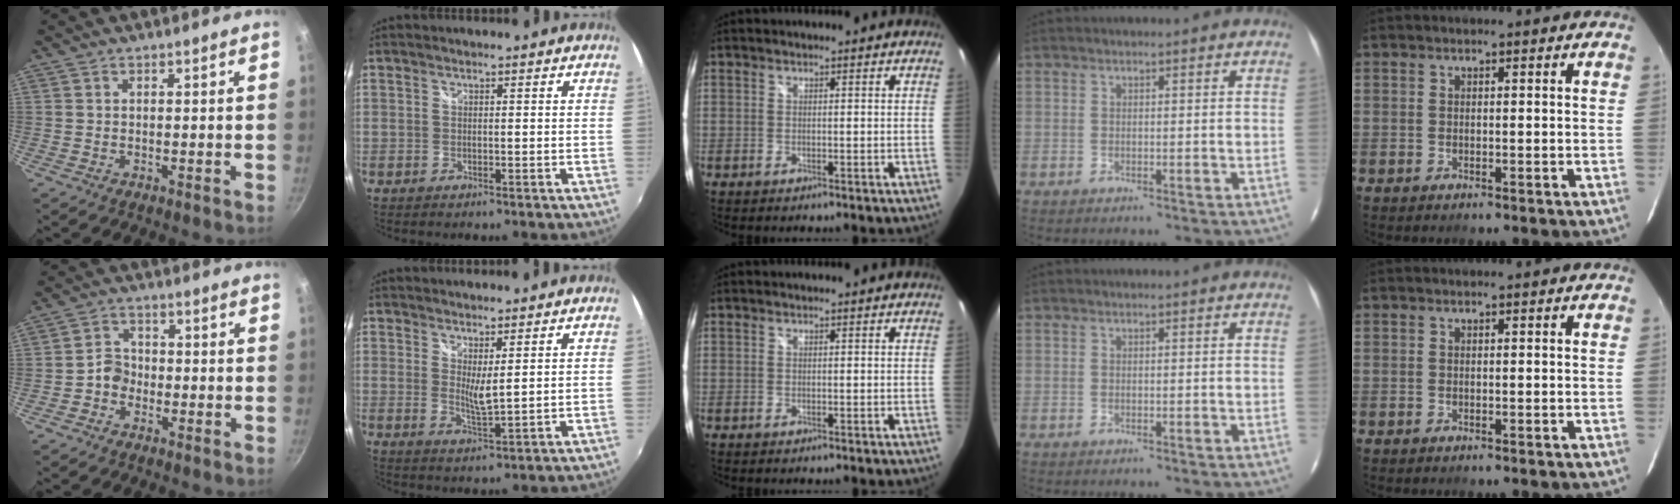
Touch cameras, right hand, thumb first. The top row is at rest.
{"thumb": {"total": 3.6, "force": [-1.7, 3.0, 1.3], "torque": [0.001, 0.023, -0.036]}, "index": {"total": 3.7, "force": [1.7, 0.5, 3.2], "torque": [-0.058, -0.012, 0.027]}}